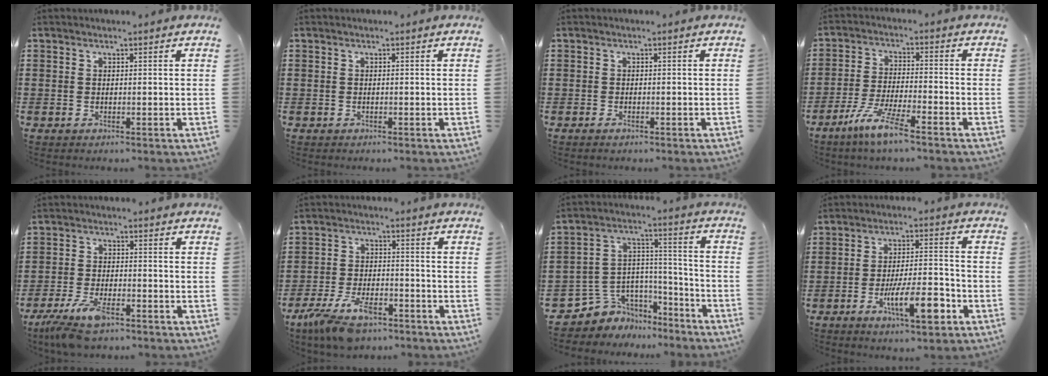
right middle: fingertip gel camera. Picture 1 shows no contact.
{"total": 0.0}
{"total": 0.6, "force": [-0.3, 0.2, 0.4], "torque": [-0.010, -0.002, -0.006]}
{"total": 7.1, "force": [-5.2, 0.4, 4.8], "torque": [-0.108, -0.012, -0.099]}
{"total": 6.8, "force": [-5.0, 1.9, 4.2], "torque": [-0.107, -0.011, -0.099]}
{"total": 8.2, "force": [-5.8, 2.9, 5.1], "torque": [-0.110, -0.002, -0.108]}
{"total": 5.5, "force": [-3.8, 4.0, 0.0], "torque": [-0.021, 0.007, -0.075]}
{"total": 9.8, "force": [-4.5, 2.8, 8.2], "torque": [-0.146, 0.001, -0.077]}